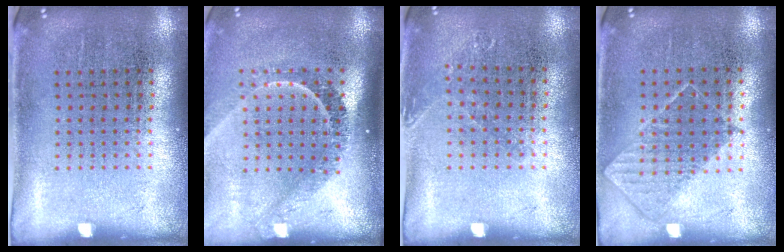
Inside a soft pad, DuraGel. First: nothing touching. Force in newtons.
{"total": 2.2, "press": 1.6, "slide": 1.5}
{"total": 0.8, "press": 0.8, "slide": 0.1}
{"total": 0.8, "press": 0.7, "slide": 0.3}